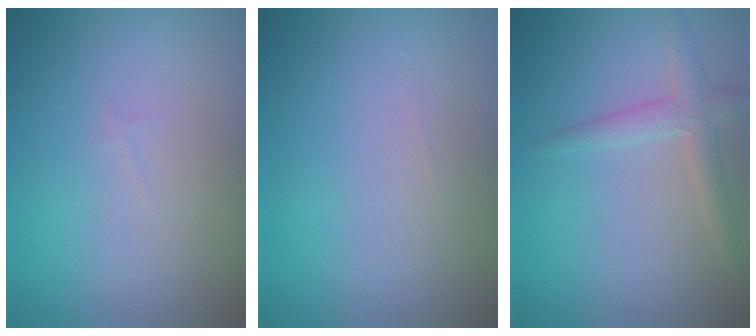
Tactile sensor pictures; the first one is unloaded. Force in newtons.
{"total": 0.0}
{"total": 2.1, "press": 2.0, "slide": 0.1}